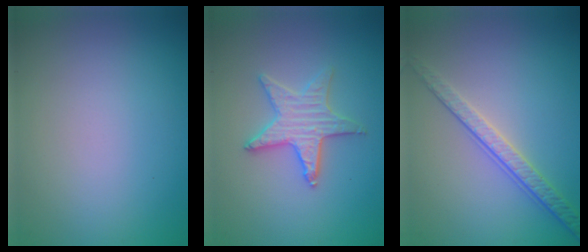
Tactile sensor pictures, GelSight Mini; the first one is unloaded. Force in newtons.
{"total": 3.1, "press": 3.1, "slide": 0.5}
{"total": 2.8, "press": 2.4, "slide": 1.5}